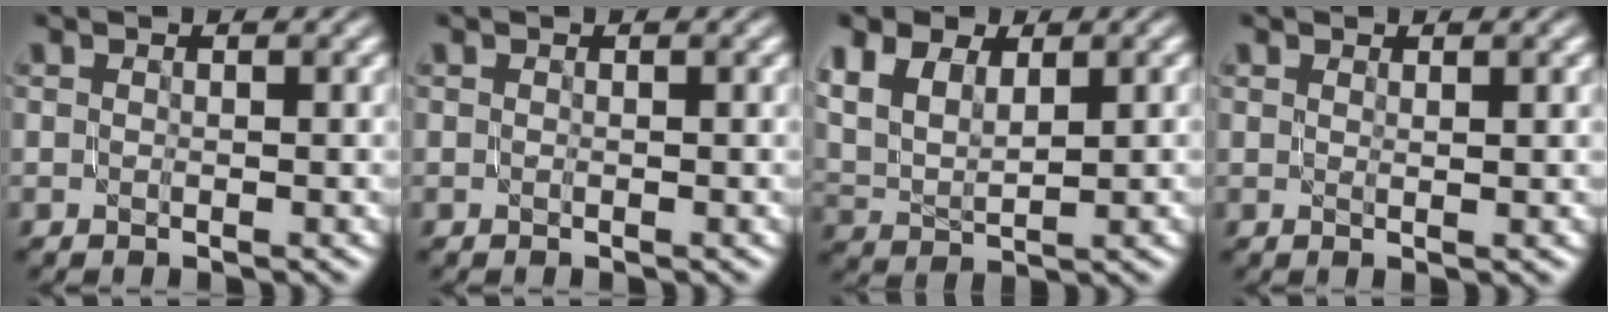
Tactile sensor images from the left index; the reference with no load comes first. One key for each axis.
{"total": 0.0}
{"total": 5.7, "fx": 2.6, "fy": 3.1, "fz": 3.9, "tx": -0.084, "ty": 0.011, "tz": 0.044}
{"total": 1.0, "fx": 0.5, "fy": 0.3, "fz": 0.7, "tx": -0.006, "ty": -0.001, "tz": 0.007}